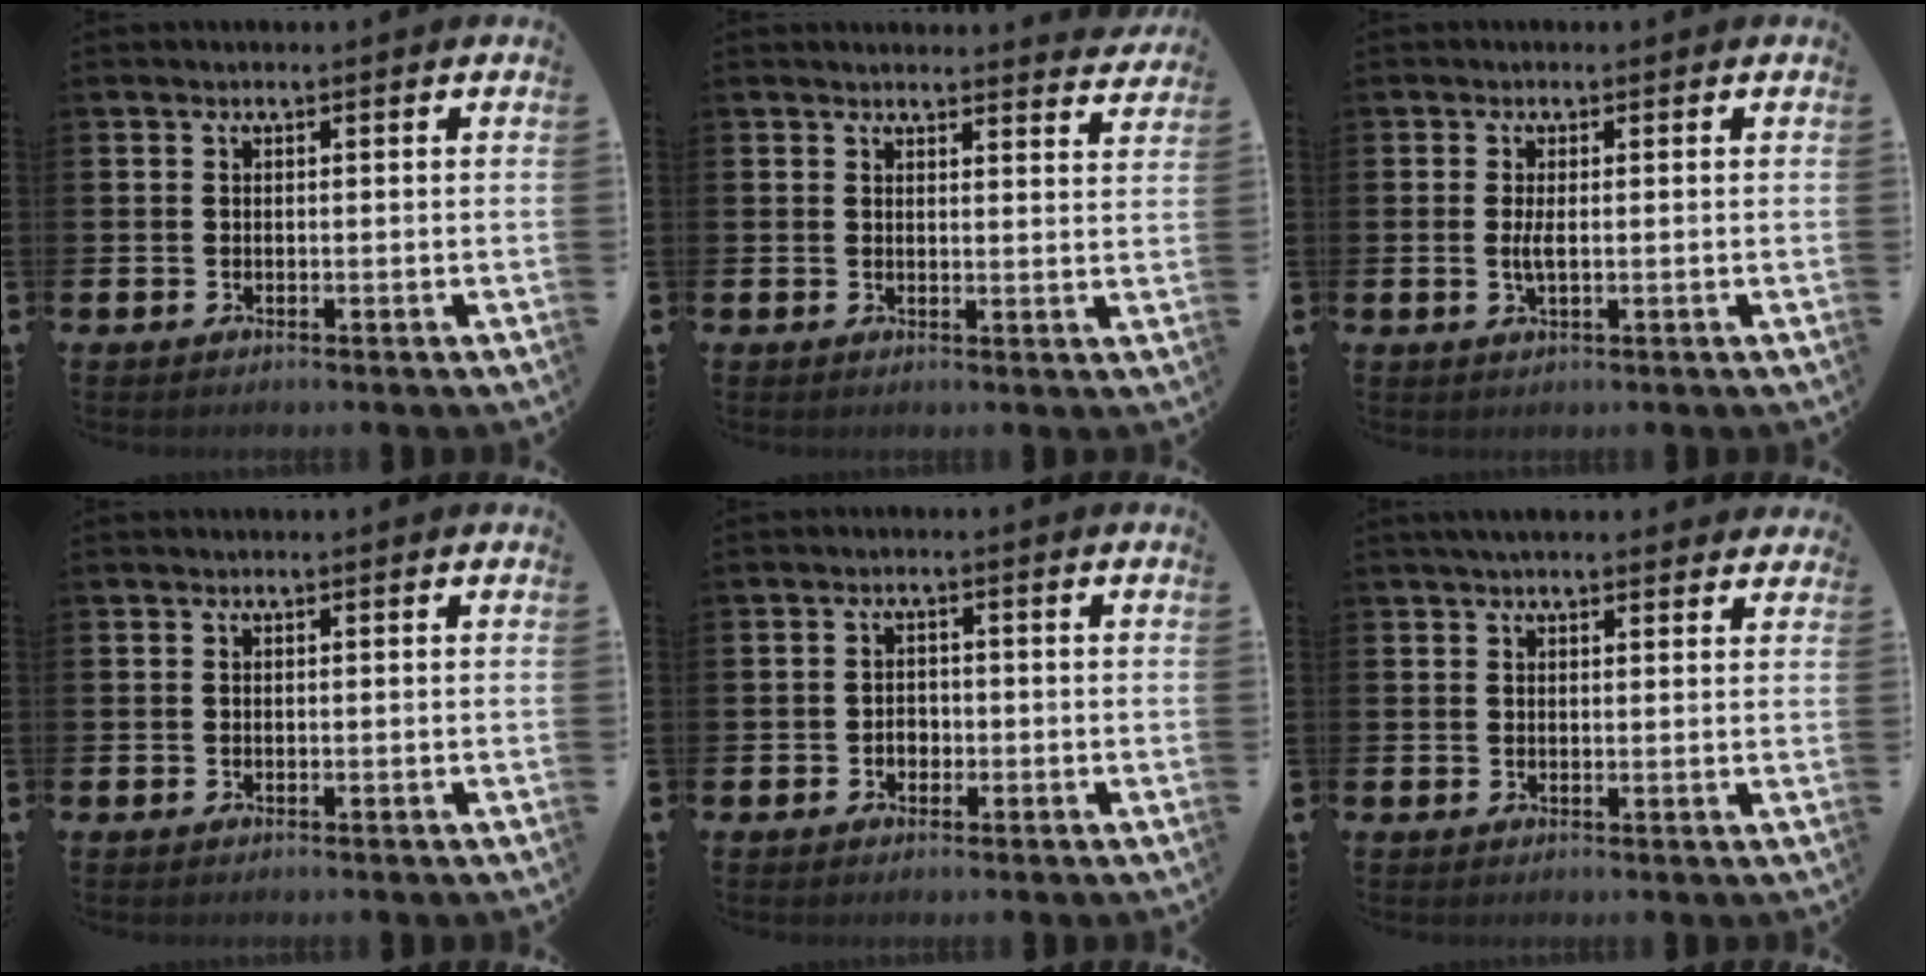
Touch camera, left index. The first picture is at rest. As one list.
[{"total": 3.0, "force": [3.0, 0.2, -0.1], "torque": [0.009, -0.022, 0.051]}, {"total": 1.9, "force": [0.0, 0.4, 1.8], "torque": [-0.029, -0.006, -0.001]}, {"total": 0.0}, {"total": 1.8, "force": [-0.6, 1.5, 0.8], "torque": [-0.004, -0.001, -0.018]}, {"total": 2.8, "force": [2.7, 0.5, 0.8], "torque": [-0.017, -0.006, 0.048]}]